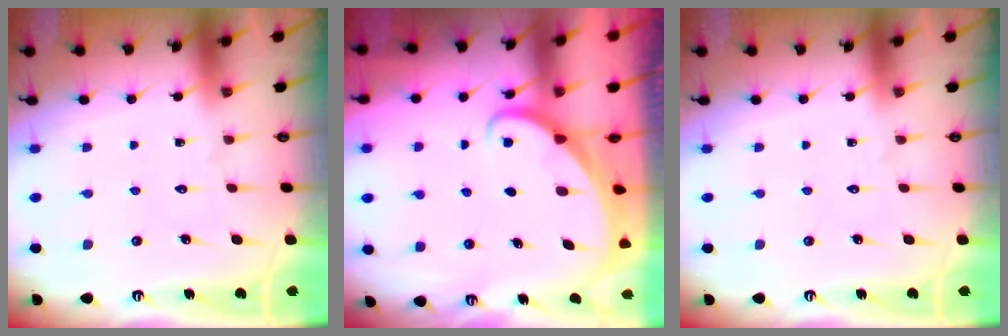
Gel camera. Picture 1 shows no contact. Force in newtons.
{"total": 2.0, "press": 2.0, "slide": 0.2}
{"total": 0.0}